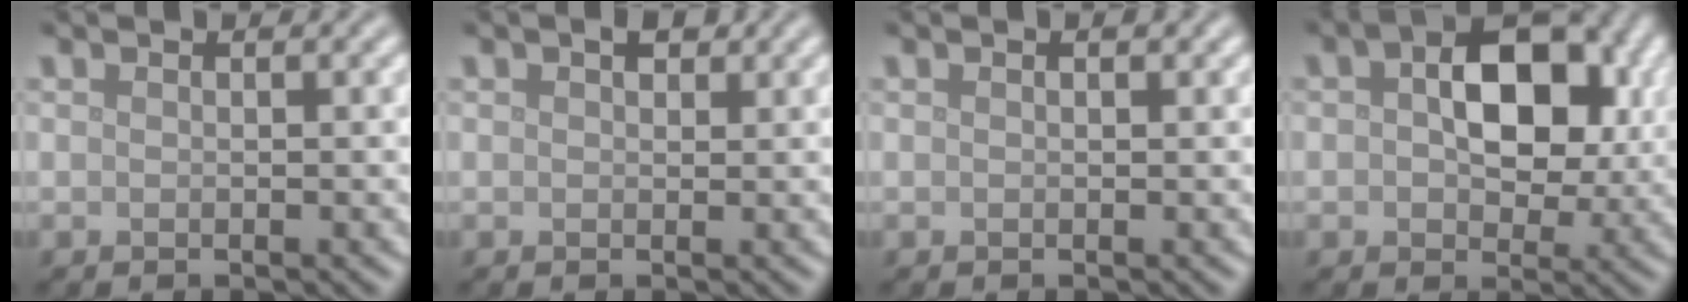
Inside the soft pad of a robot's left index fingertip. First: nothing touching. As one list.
[{"total": 1.4, "force": [0.7, 0.8, 0.9], "torque": [-0.010, 0.003, 0.009]}, {"total": 0.6, "force": [0.3, 0.2, 0.4], "torque": [-0.005, 0.001, 0.004]}, {"total": 9.4, "force": [1.8, 5.8, 7.1], "torque": [-0.093, 0.010, 0.019]}]